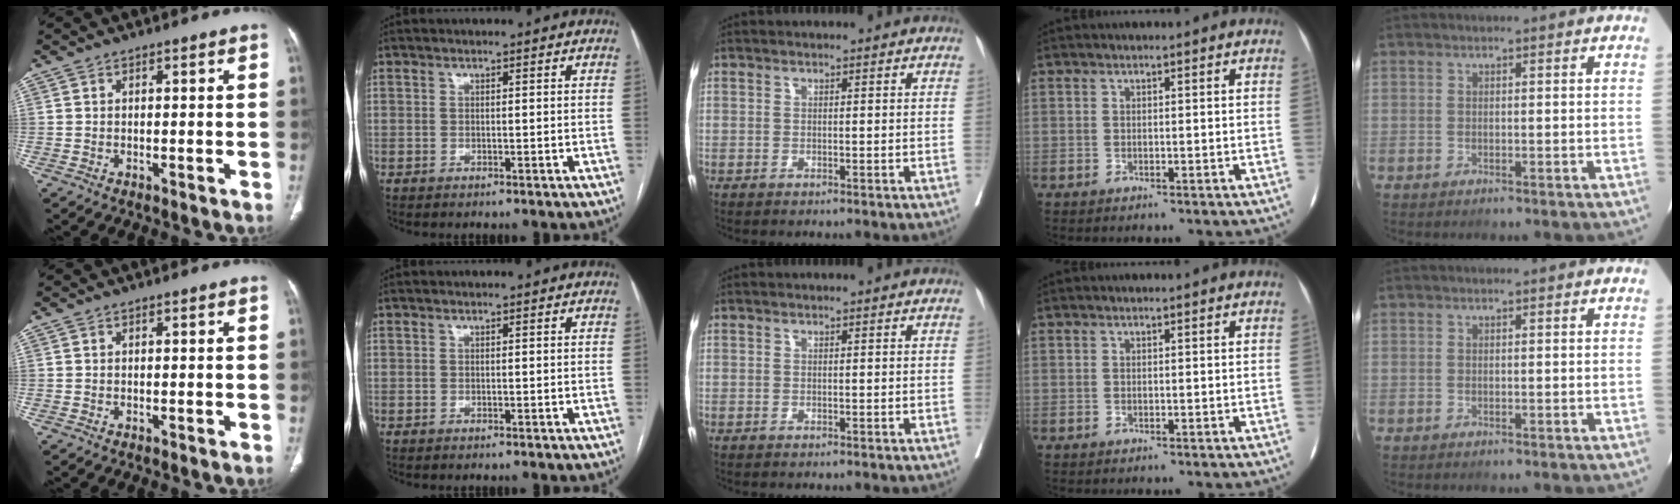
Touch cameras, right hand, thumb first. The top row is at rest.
{}